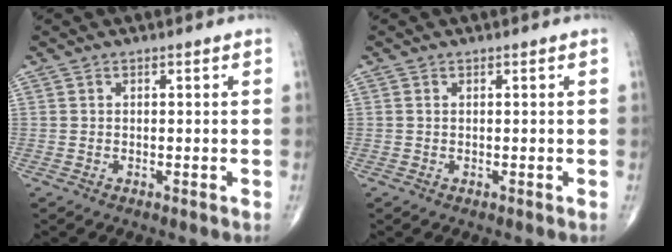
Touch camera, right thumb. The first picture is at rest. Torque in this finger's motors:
{"motor_torque": [0.48, 0.27, -0.19, -0.02, 0.03]}